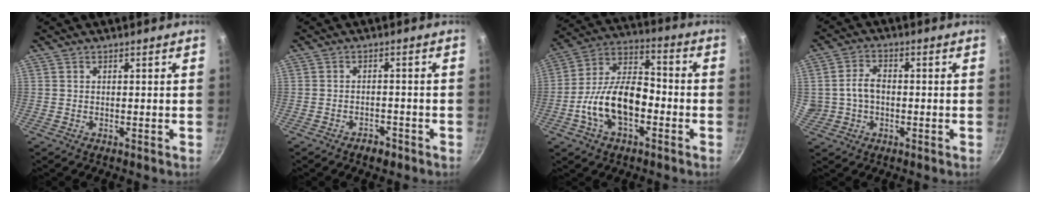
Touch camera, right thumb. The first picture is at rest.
{"total": 2.9, "force": [-2.1, 1.5, 1.3], "torque": [-0.014, 0.022, -0.026]}
{"total": 15.4, "force": [-4.5, 8.6, 11.9], "torque": [-0.187, 0.049, -0.094]}
{"total": 9.1, "force": [-0.1, 7.1, 5.7], "torque": [-0.089, 0.019, 0.001]}